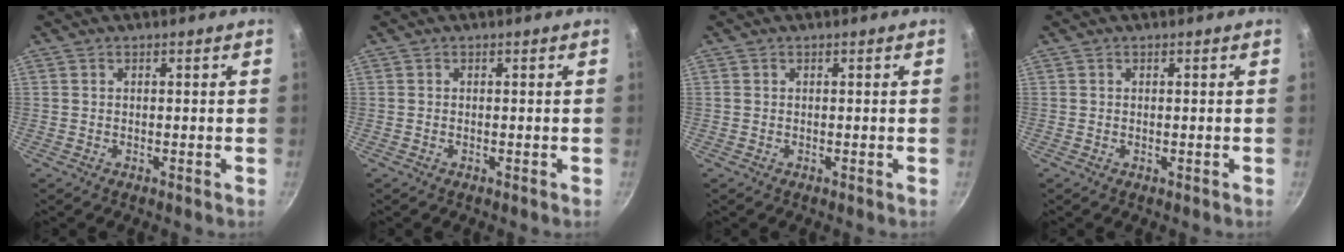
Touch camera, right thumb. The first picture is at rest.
{"total": 0.0}
{"total": 0.0}
{"total": 0.0}